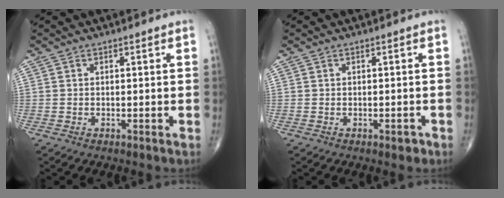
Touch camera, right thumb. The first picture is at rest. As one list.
[{"total": 1.2, "force": [-0.7, 0.7, 0.7], "torque": [-0.004, 0.000, -0.009]}]